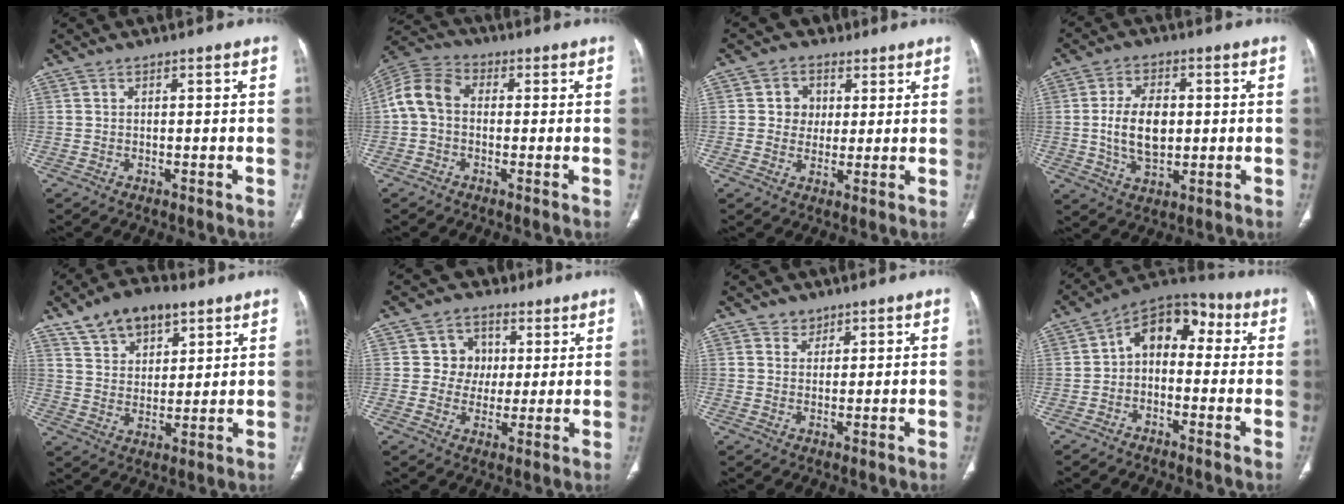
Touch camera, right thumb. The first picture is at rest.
{"total": 8.9, "force": [0.0, 6.5, 6.0], "torque": [-0.116, 0.027, -0.014]}
{"total": 6.5, "force": [2.0, 5.8, 1.9], "torque": [0.000, 0.001, 0.032]}
{"total": 9.6, "force": [0.2, 5.8, 7.6], "torque": [-0.125, 0.000, 0.009]}
{"total": 12.2, "force": [7.6, 7.0, 6.5], "torque": [-0.078, -0.025, 0.134]}
{"total": 9.5, "force": [3.2, 8.8, 1.2], "torque": [0.024, 0.004, 0.049]}
{"total": 2.5, "force": [1.7, 1.8, 0.2], "torque": [0.016, -0.010, 0.022]}
{"total": 10.0, "force": [0.2, 6.9, 7.2], "torque": [-0.075, 0.044, -0.020]}